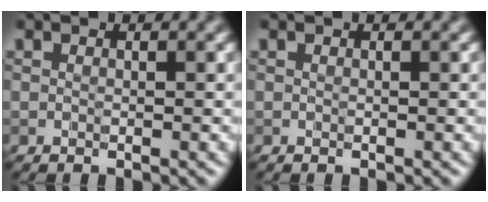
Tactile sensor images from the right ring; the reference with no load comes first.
{"total": 0.0}